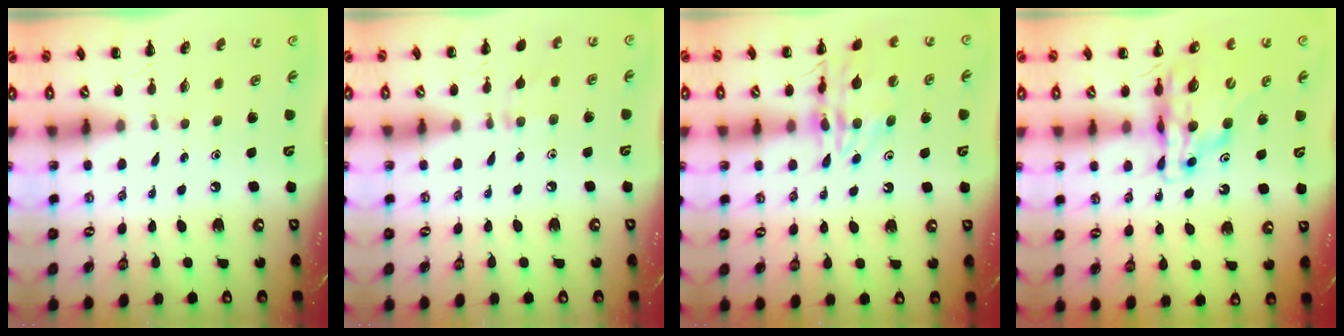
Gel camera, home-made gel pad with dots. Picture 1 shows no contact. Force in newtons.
{"total": 6.6, "press": 6.3, "slide": 2.0}
{"total": 16.0, "press": 16.0, "slide": 1.7}
{"total": 15.0, "press": 14.4, "slide": 4.0}